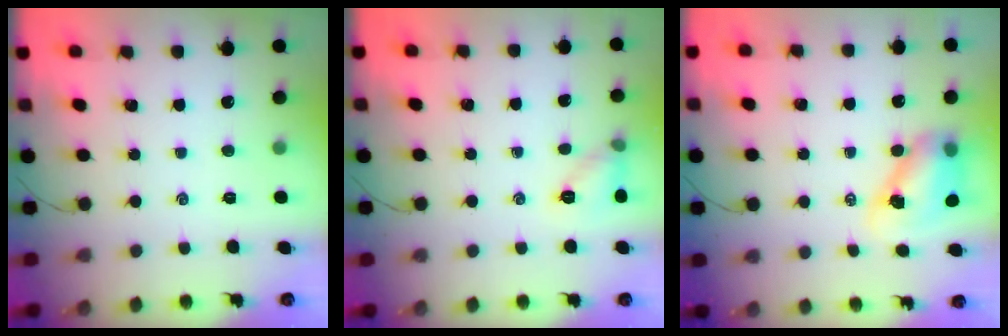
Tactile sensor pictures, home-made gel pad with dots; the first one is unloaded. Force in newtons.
{"total": 7.2, "press": 7.1, "slide": 1.6}
{"total": 8.6, "press": 8.4, "slide": 2.0}